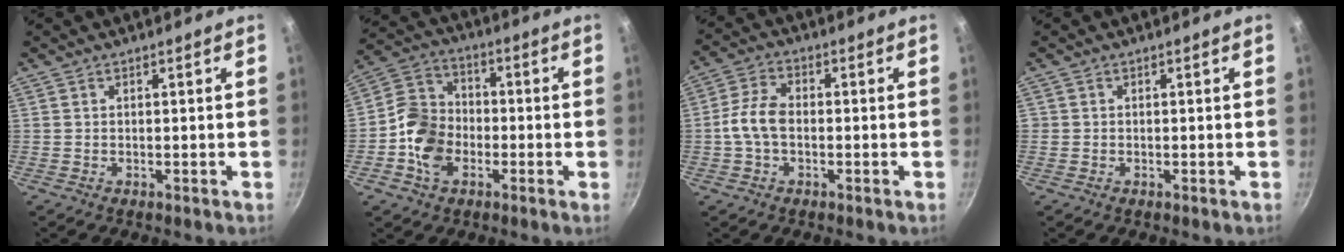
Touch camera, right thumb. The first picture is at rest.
{"total": 11.1, "force": [-3.1, 8.4, 6.5], "torque": [-0.104, 0.027, -0.079]}
{"total": 6.7, "force": [-0.9, 4.3, 5.0], "torque": [-0.097, 0.029, -0.025]}
{"total": 0.5, "force": [-0.1, 0.5, 0.1], "torque": [0.001, 0.000, -0.003]}